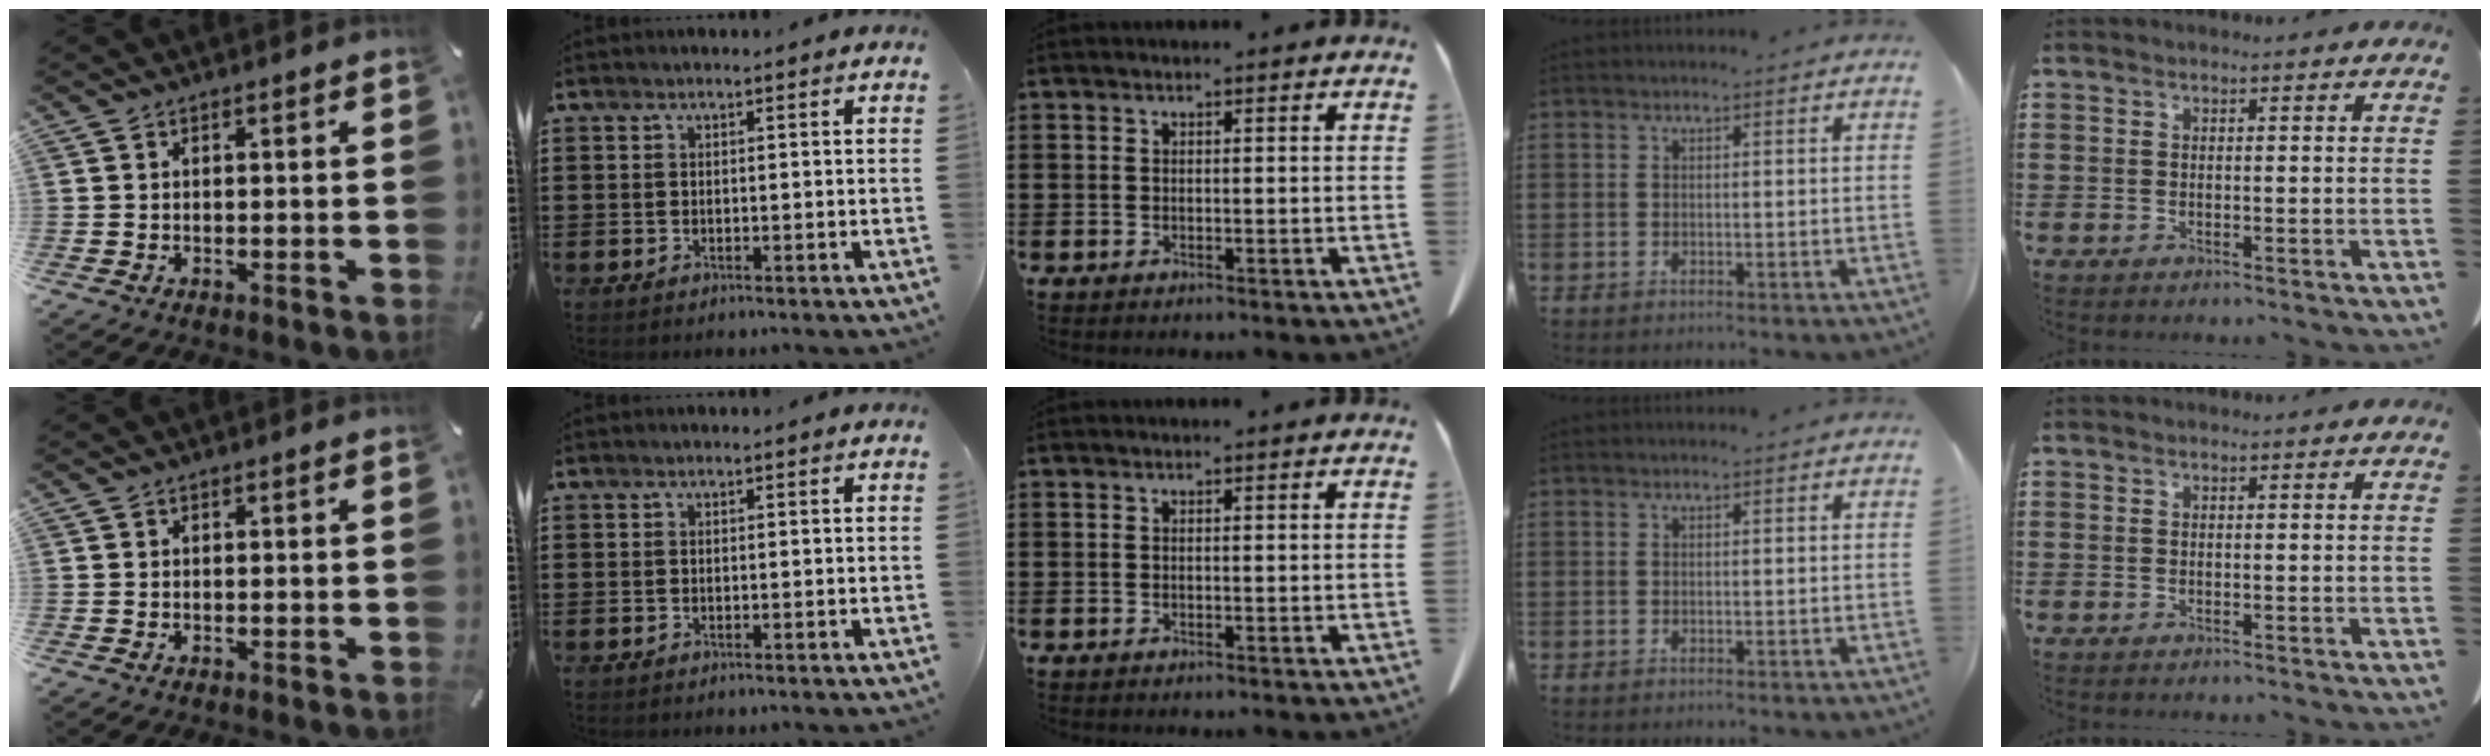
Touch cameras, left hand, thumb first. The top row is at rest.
{}